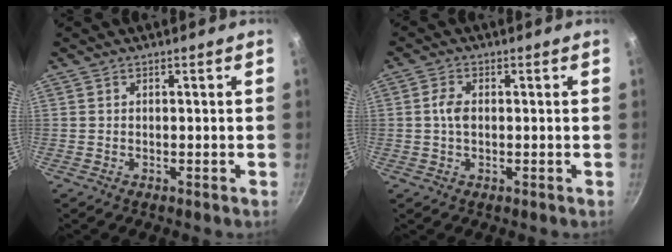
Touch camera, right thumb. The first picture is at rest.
{"total": 3.4, "force": [0.2, 2.1, 2.6], "torque": [-0.052, 0.007, 0.000]}